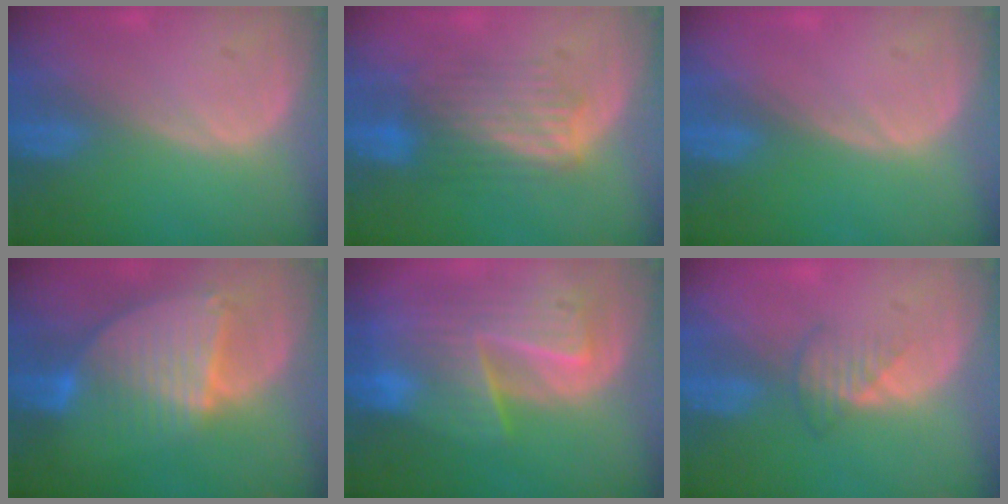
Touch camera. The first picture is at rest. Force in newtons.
{"total": 6.1, "press": 6.1, "slide": 0.6}
{"total": 0.0}
{"total": 8.6, "press": 7.5, "slide": 4.1}
{"total": 10.0, "press": 8.7, "slide": 5.1}
{"total": 2.7, "press": 2.6, "slide": 0.6}